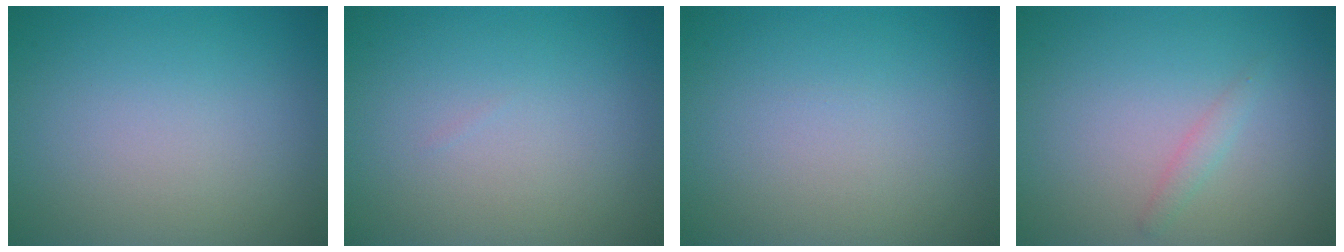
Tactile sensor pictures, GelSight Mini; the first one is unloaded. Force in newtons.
{"total": 0.0}
{"total": 0.0}
{"total": 0.9, "press": 0.9, "slide": 0.0}